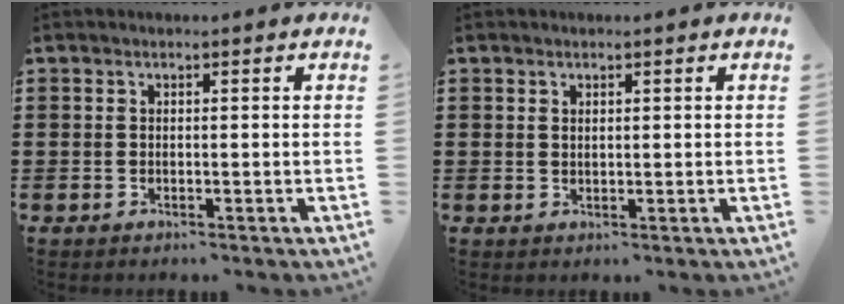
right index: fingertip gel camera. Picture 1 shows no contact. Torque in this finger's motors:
{"motor_torque": [-0.33, 0.89, -0.02, -0.01]}